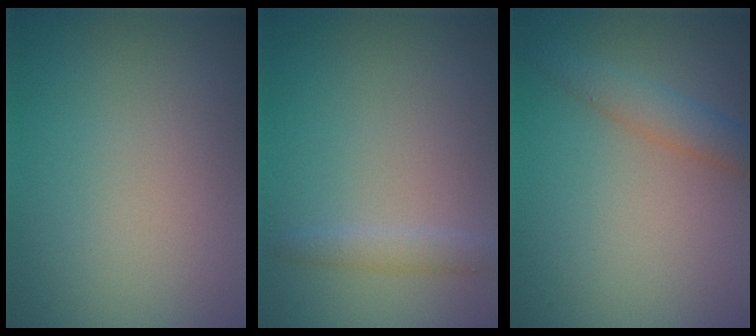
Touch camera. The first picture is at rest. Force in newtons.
{"total": 1.2, "press": 1.2, "slide": 0.0}
{"total": 2.4, "press": 2.4, "slide": 0.1}